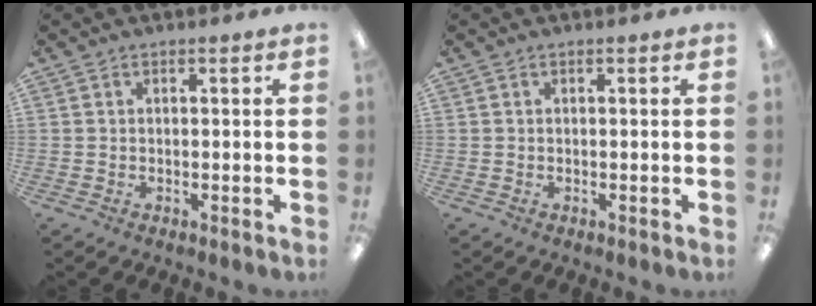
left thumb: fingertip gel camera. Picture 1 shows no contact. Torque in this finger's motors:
{"motor_torque": [-0.05, 0.05, 0.00, 0.00, 0.00]}